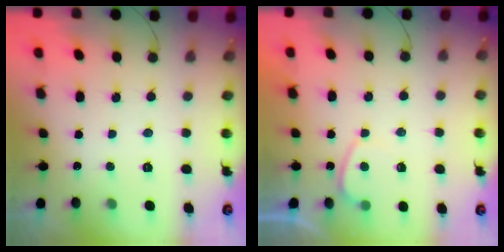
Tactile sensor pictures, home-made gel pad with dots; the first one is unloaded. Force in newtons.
{"total": 1.2, "press": 1.0, "slide": 0.6}